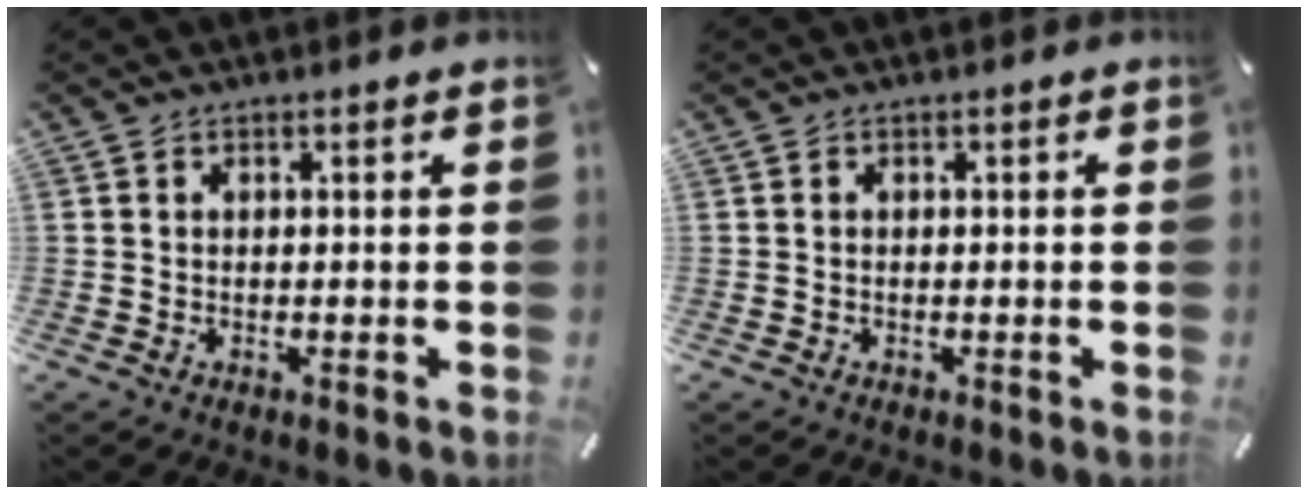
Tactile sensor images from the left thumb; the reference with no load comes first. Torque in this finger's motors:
{"motor_torque": [-0.01, 0.01, 0.00, 0.00, 0.00]}